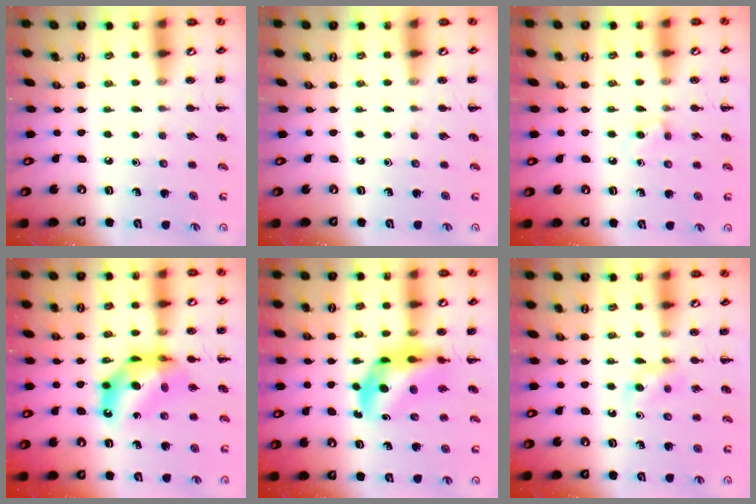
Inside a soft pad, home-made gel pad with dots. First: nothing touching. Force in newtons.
{"total": 0.0}
{"total": 2.9, "press": 2.6, "slide": 1.3}
{"total": 11.9, "press": 11.4, "slide": 3.6}
{"total": 9.7, "press": 9.2, "slide": 3.1}
{"total": 6.2, "press": 5.7, "slide": 2.3}